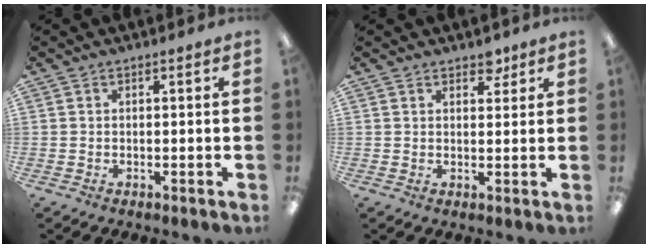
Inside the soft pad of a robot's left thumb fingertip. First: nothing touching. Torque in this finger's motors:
{"motor_torque": [-0.06, 0.03, -0.46, 0.21, 0.02]}